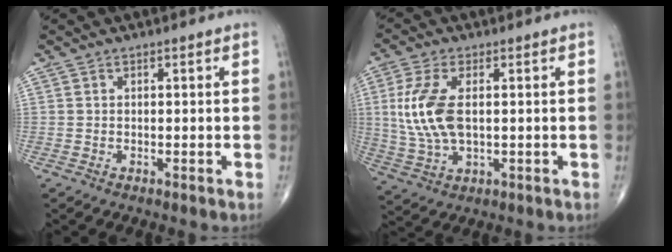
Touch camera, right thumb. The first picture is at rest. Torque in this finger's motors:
{"motor_torque": [-0.33, 0.95, 1.09, 0.19, 0.15]}